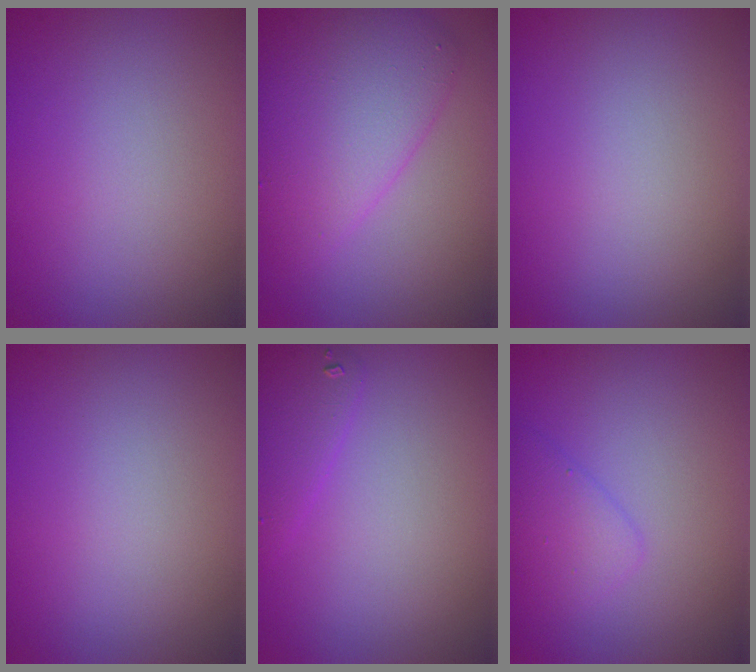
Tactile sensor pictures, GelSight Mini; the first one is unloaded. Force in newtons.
{"total": 6.2, "press": 6.2, "slide": 0.1}
{"total": 0.0}
{"total": 0.0}
{"total": 2.1, "press": 2.1, "slide": 0.2}
{"total": 2.1, "press": 2.1, "slide": 0.2}